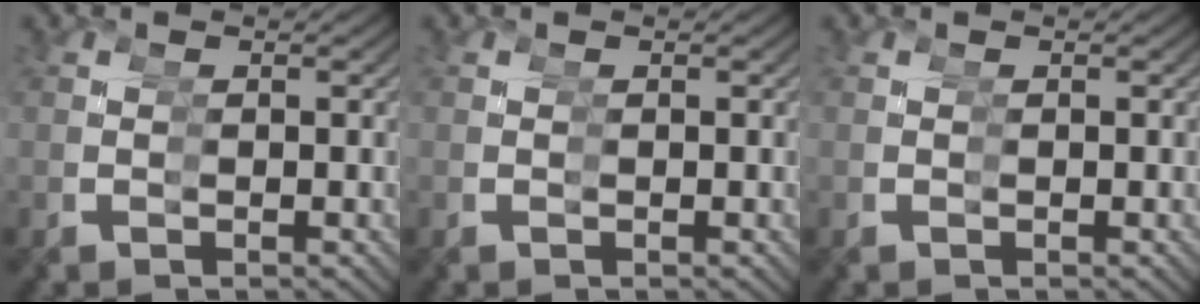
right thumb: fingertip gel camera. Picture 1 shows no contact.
{"total": 0.0}
{"total": 0.0}